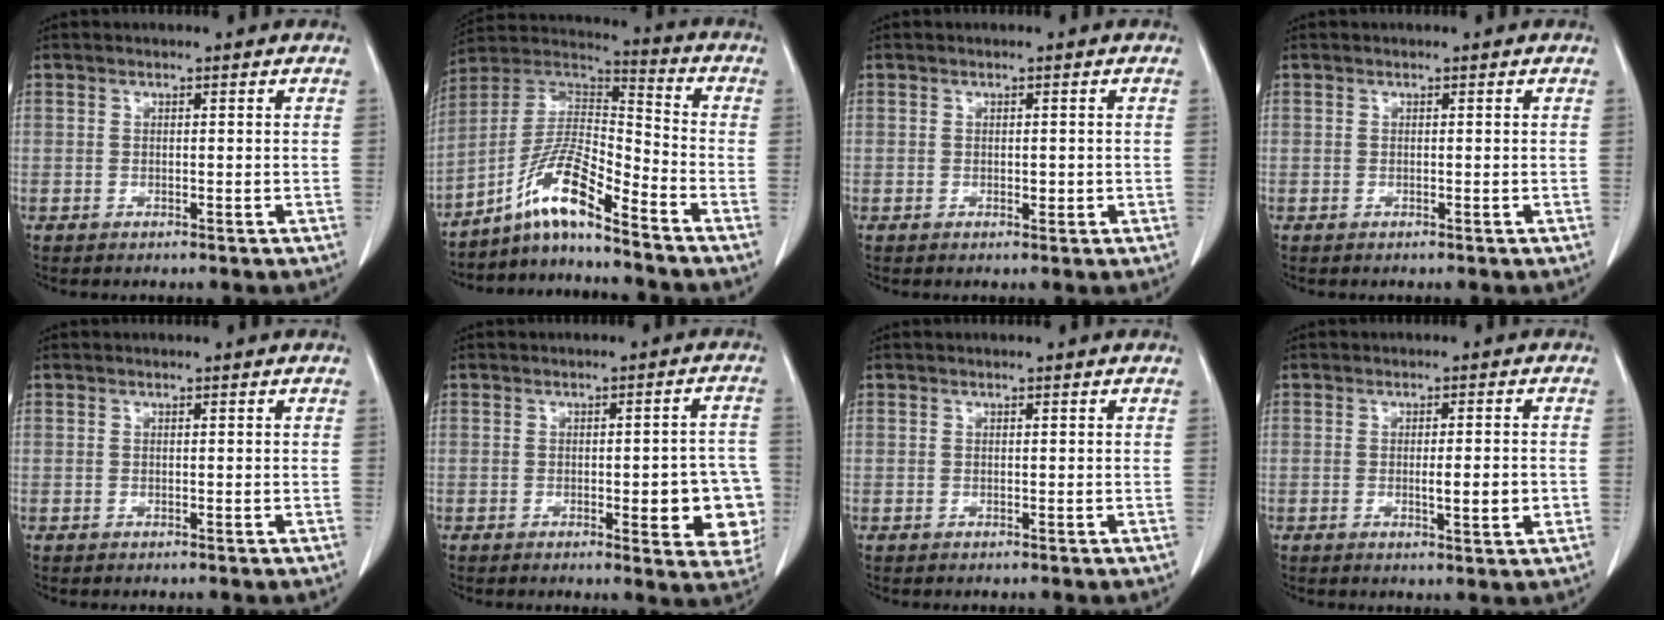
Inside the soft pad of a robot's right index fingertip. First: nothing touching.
{"total": 11.0, "force": [-7.9, 0.6, 7.6], "torque": [-0.154, 0.016, -0.148]}
{"total": 1.1, "force": [-0.2, 0.6, 0.9], "torque": [-0.012, 0.000, -0.001]}
{"total": 0.0}
{"total": 0.0}
{"total": 10.4, "force": [-2.3, 2.7, 9.8], "torque": [-0.094, 0.005, -0.025]}
{"total": 0.0}
{"total": 4.3, "force": [-0.8, 0.5, 4.2], "torque": [-0.065, -0.006, -0.009]}